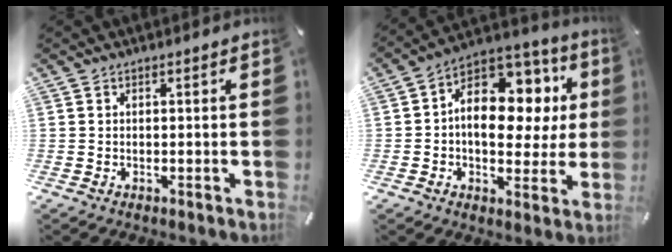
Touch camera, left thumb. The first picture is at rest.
{"total": 14.2, "force": [2.3, 10.5, 9.4], "torque": [-0.137, -0.020, 0.045]}